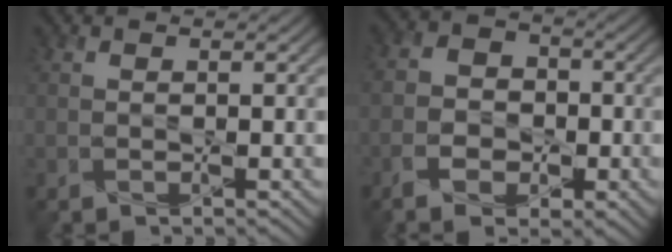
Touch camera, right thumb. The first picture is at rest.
{"total": 6.5, "force": [-2.8, 4.6, 3.6], "torque": [-0.070, -0.010, -0.056]}